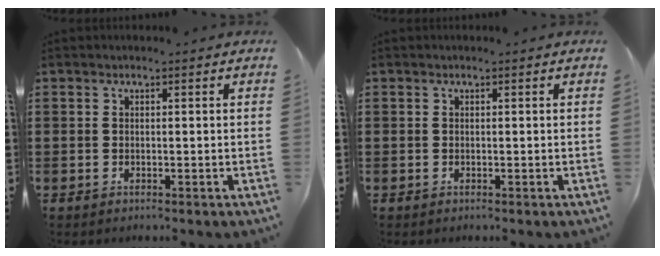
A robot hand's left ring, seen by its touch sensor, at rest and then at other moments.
{"total": 0.0}